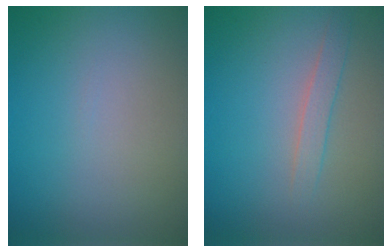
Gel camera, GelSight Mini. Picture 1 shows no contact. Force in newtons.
{"total": 1.5, "press": 1.5, "slide": 0.0}